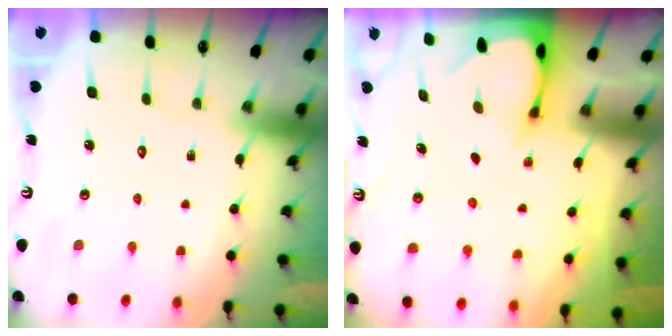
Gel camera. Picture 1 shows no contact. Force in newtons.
{"total": 2.4, "press": 2.4, "slide": 0.1}